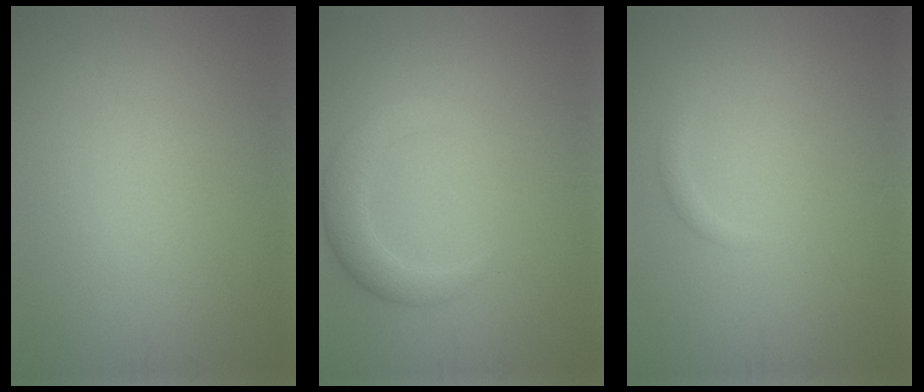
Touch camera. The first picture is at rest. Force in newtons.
{"total": 3.1, "press": 3.1, "slide": 0.1}
{"total": 0.8, "press": 0.8, "slide": 0.1}